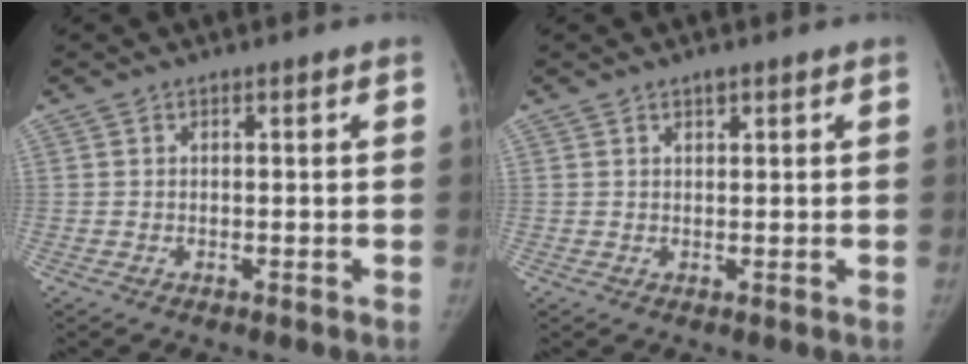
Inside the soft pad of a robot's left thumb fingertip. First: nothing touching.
{"total": 1.3, "force": [0.9, 0.6, 0.7], "torque": [-0.005, -0.004, 0.013]}